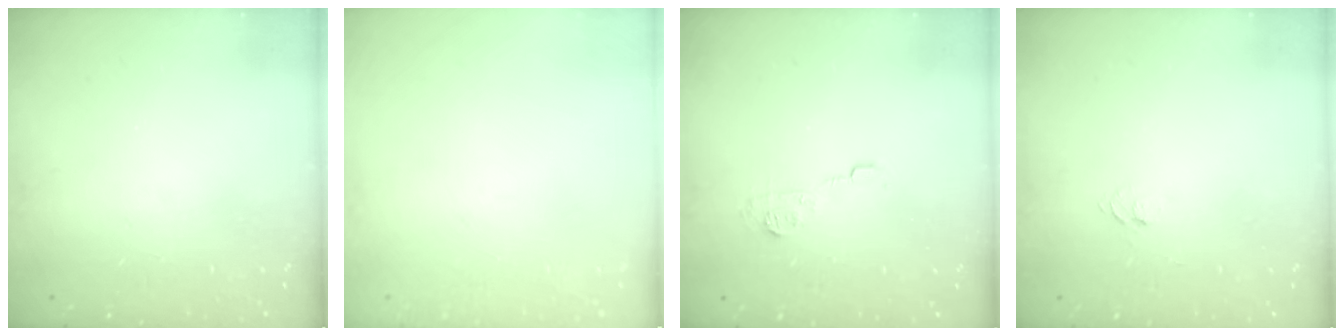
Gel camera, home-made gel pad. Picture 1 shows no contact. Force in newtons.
{"total": 2.7, "press": 2.6, "slide": 0.8}
{"total": 6.2, "press": 6.2, "slide": 0.2}
{"total": 4.7, "press": 4.6, "slide": 0.5}